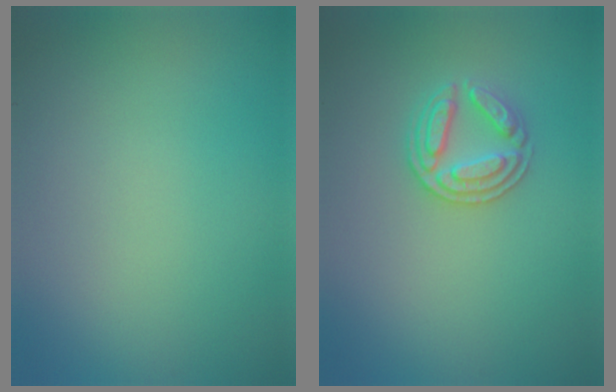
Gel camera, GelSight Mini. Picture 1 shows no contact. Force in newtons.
{"total": 2.8, "press": 2.7, "slide": 0.6}